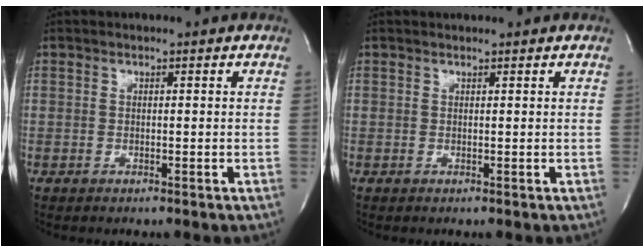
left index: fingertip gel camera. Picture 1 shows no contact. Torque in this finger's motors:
{"motor_torque": [0.15, -0.14, 0.00, 0.02]}